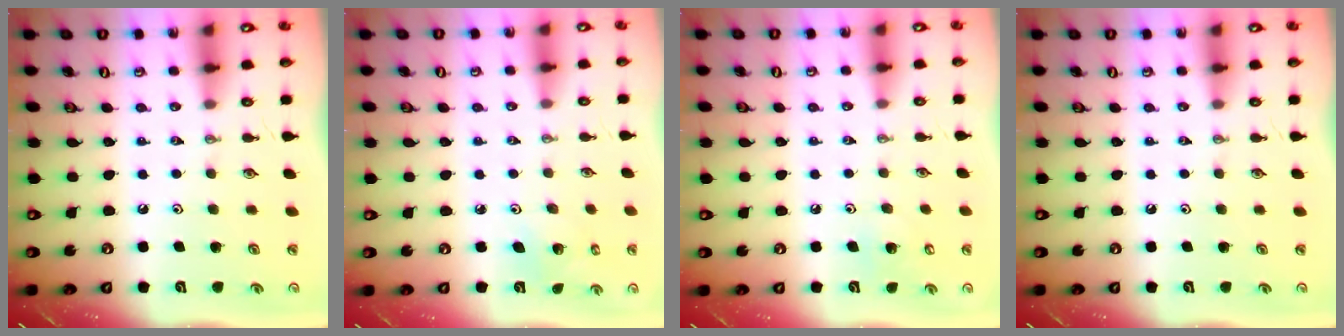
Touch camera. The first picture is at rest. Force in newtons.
{"total": 2.4, "press": 2.4, "slide": 0.1}
{"total": 6.3, "press": 6.3, "slide": 0.5}
{"total": 0.0}